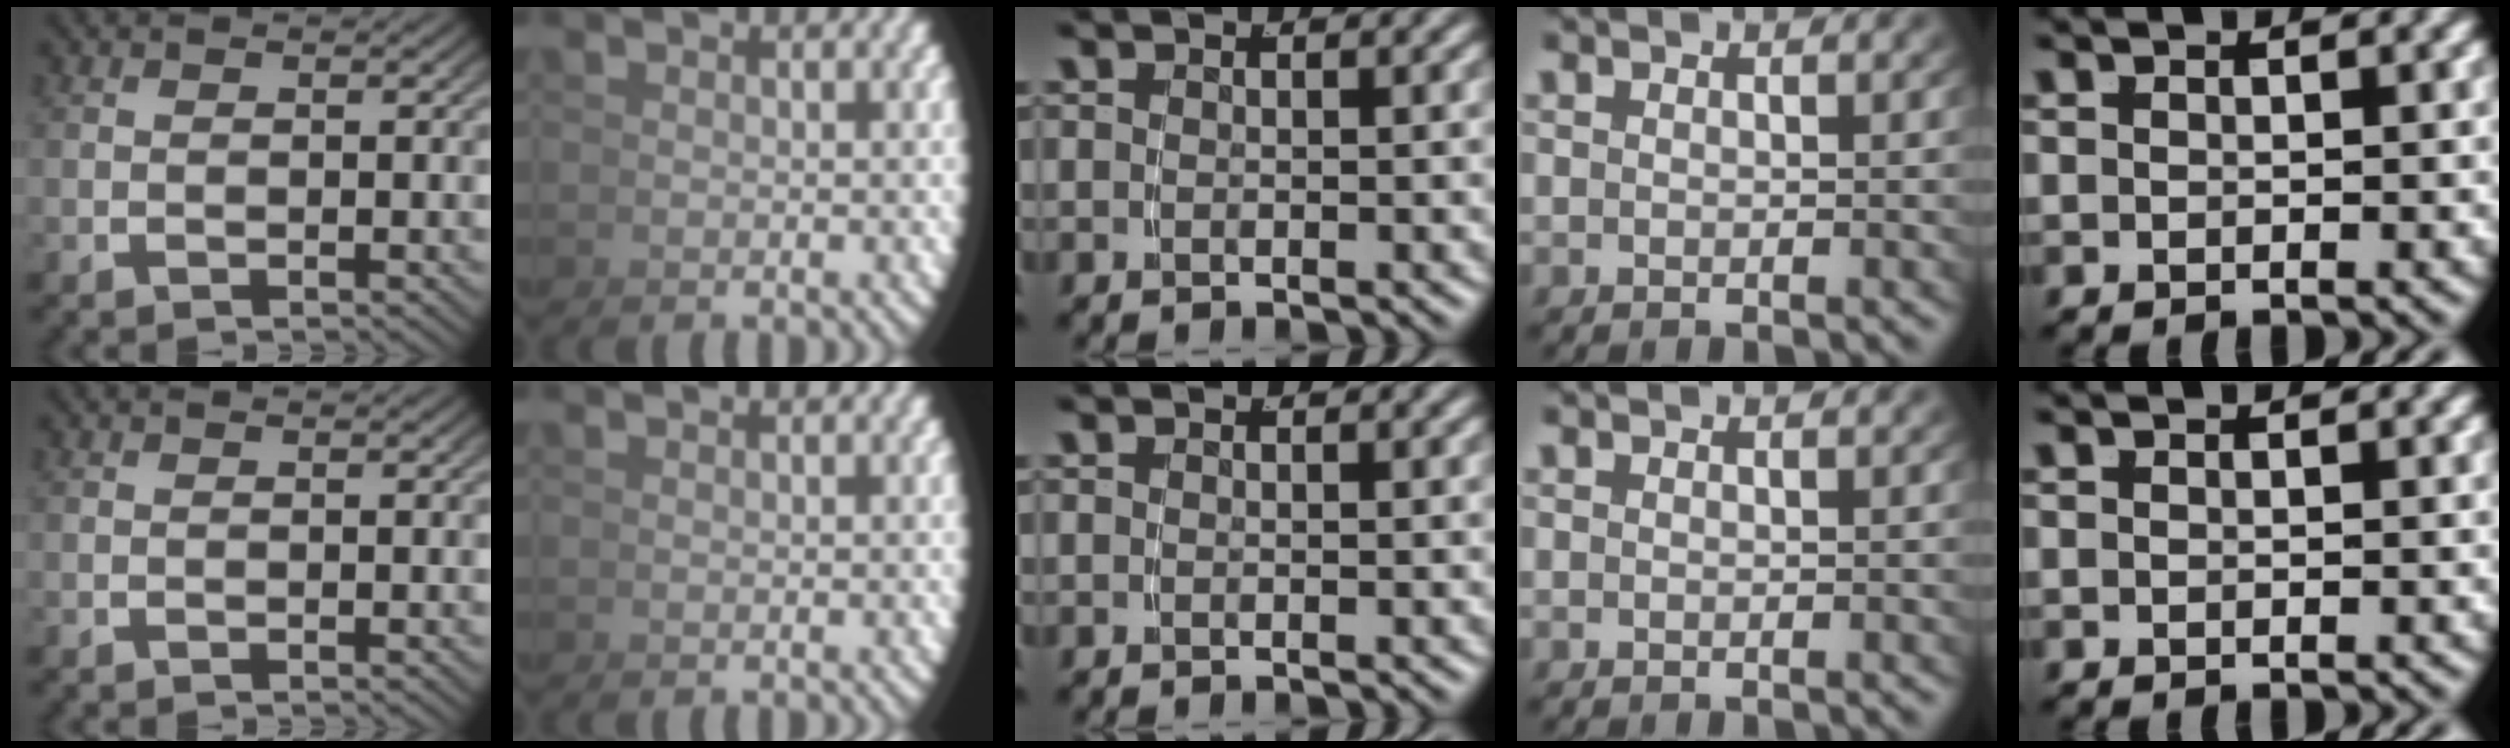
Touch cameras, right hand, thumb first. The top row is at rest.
{}